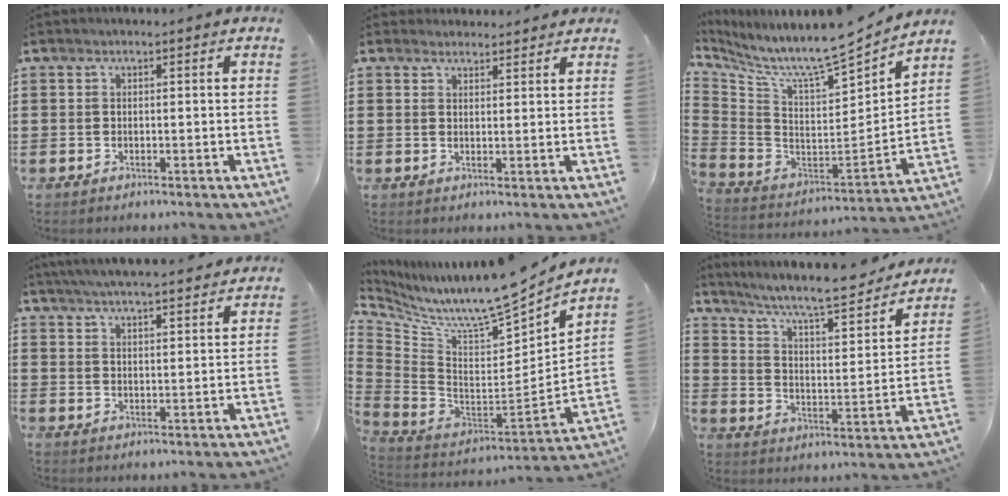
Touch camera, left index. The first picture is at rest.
{"total": 2.4, "force": [2.3, 0.5, 0.0], "torque": [-0.006, 0.000, 0.046]}
{"total": 7.5, "force": [6.7, 0.5, 3.2], "torque": [-0.090, -0.075, 0.103]}
{"total": 5.2, "force": [5.0, -0.1, 1.4], "torque": [-0.044, -0.021, 0.090]}
{"total": 8.7, "force": [7.7, 0.4, 4.0], "torque": [-0.095, -0.073, 0.121]}
{"total": 8.5, "force": [7.5, 0.3, 4.0], "torque": [-0.100, -0.052, 0.120]}